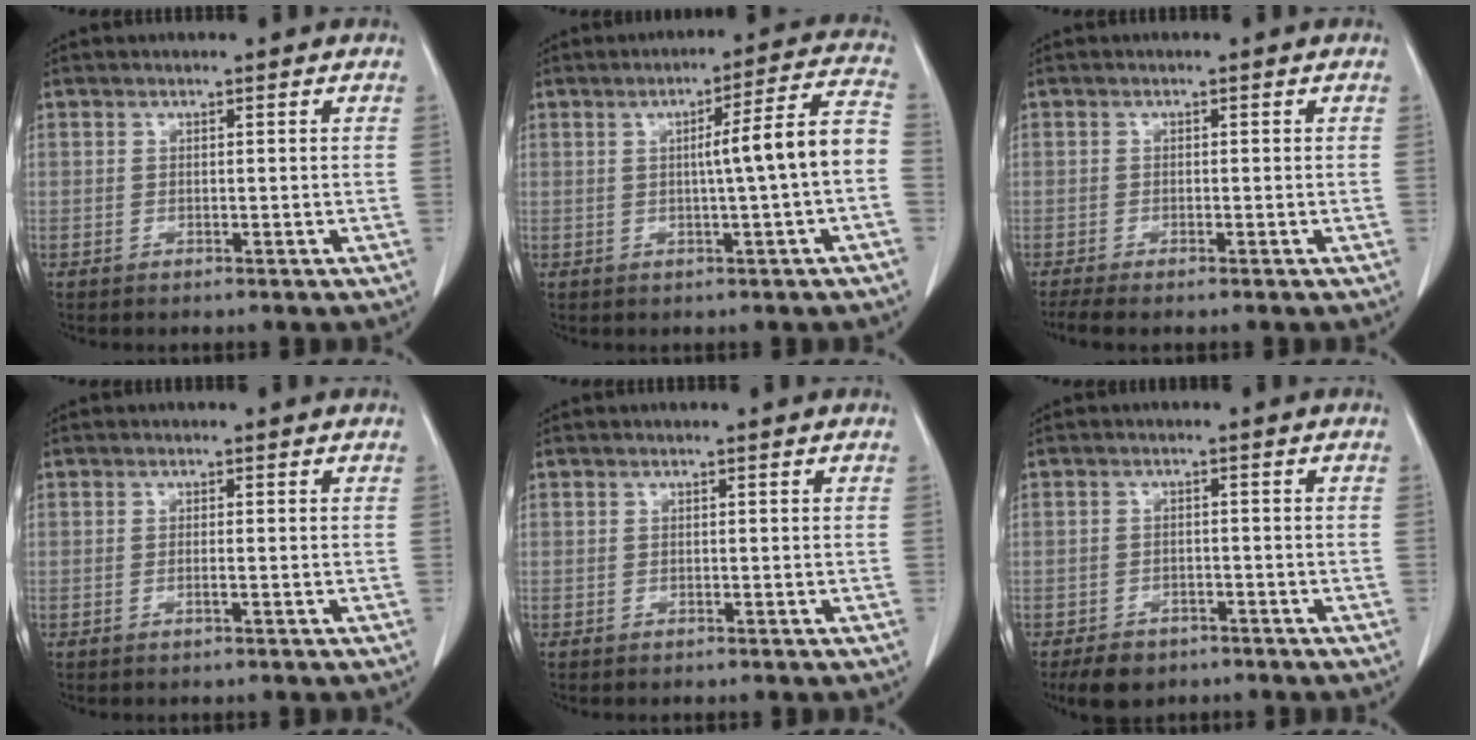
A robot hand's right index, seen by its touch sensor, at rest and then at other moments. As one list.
[{"total": 8.9, "force": [-0.7, -0.5, 8.9], "torque": [-0.123, 0.021, -0.012]}, {"total": 3.2, "force": [-2.5, 0.3, 1.9], "torque": [-0.035, -0.010, -0.042]}, {"total": 0.7, "force": [-0.3, -0.1, 0.6], "torque": [-0.013, 0.001, -0.004]}, {"total": 0.0}, {"total": 5.1, "force": [-4.0, 2.6, 1.7], "torque": [-0.026, 0.000, -0.062]}]